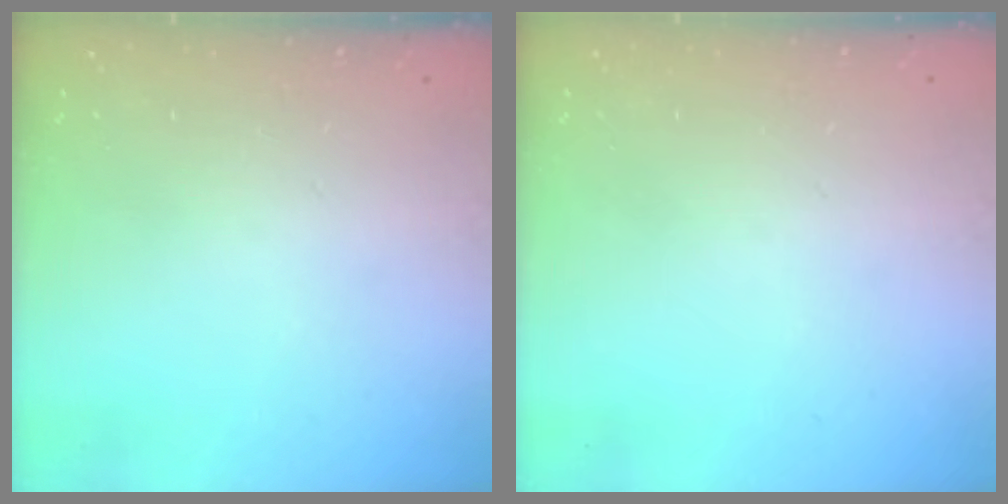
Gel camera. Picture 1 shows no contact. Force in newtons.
{"total": 0.0}